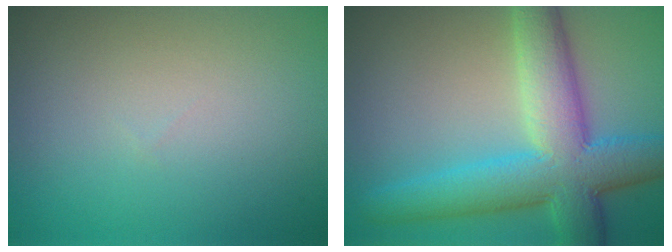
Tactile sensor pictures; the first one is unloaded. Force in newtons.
{"total": 9.6, "press": 9.6, "slide": 0.3}